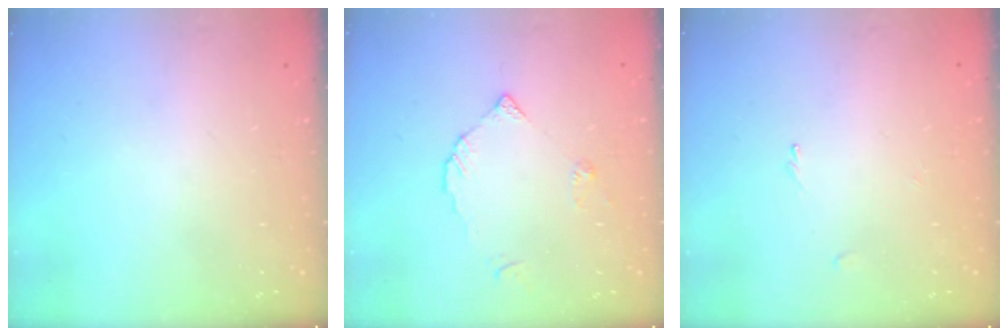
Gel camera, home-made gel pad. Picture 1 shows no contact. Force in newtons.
{"total": 3.9, "press": 3.9, "slide": 0.3}
{"total": 0.0}